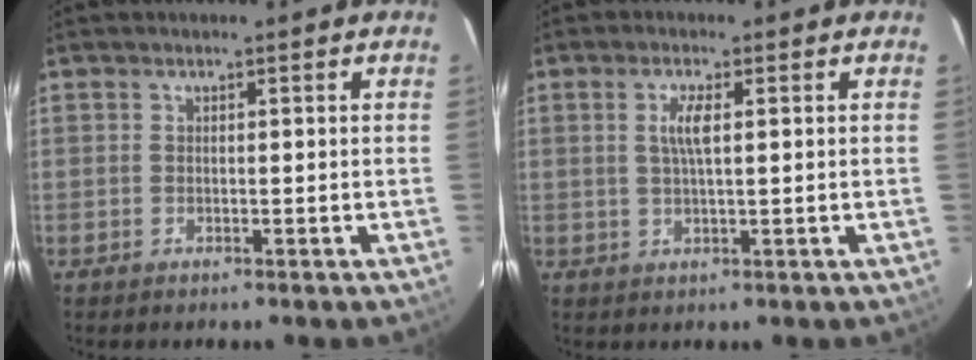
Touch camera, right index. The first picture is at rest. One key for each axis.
{"total": 3.4, "fx": 0.8, "fy": 0.6, "fz": 3.3, "tx": -0.065, "ty": 0.001, "tz": 0.015}